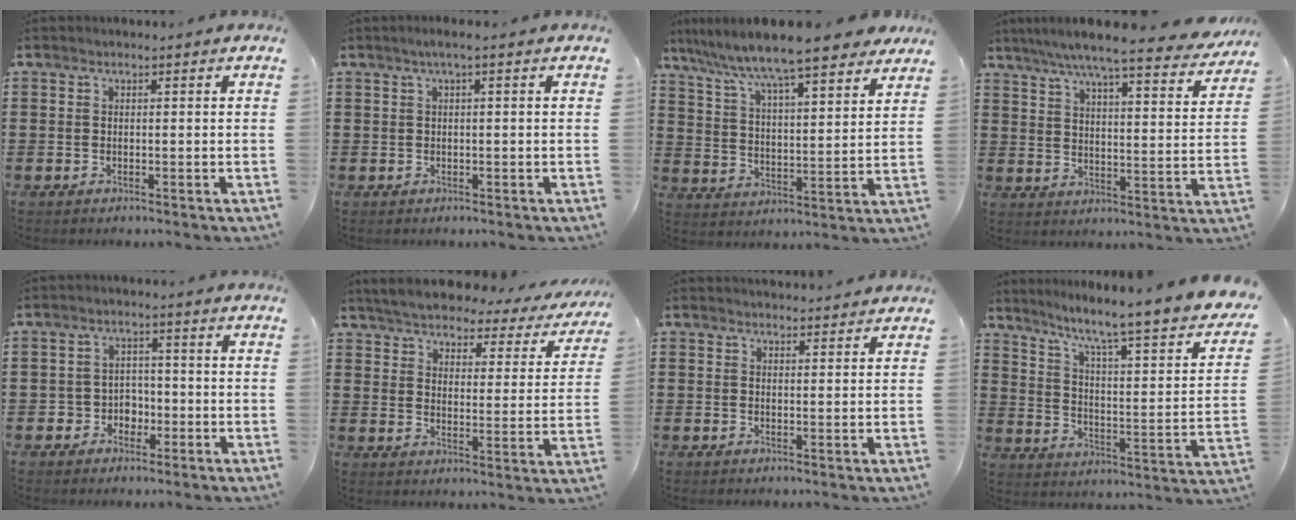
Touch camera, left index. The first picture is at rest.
{"total": 1.4, "force": [0.1, 0.0, 1.4], "torque": [-0.022, -0.003, 0.002]}
{"total": 9.1, "force": [8.1, 0.3, 4.1], "torque": [-0.116, -0.044, 0.135]}
{"total": 7.8, "force": [6.8, -0.2, 3.8], "torque": [-0.099, -0.038, 0.115]}
{"total": 3.5, "force": [-1.6, 2.9, 1.1], "torque": [-0.030, 0.006, -0.036]}
{"total": 4.8, "force": [4.6, 0.4, 1.1], "torque": [-0.048, -0.032, 0.076]}
{"total": 1.8, "force": [1.7, 0.4, -0.1], "torque": [-0.003, 0.000, 0.035]}
{"total": 6.2, "force": [4.6, -0.4, 4.1], "torque": [-0.101, -0.048, 0.062]}